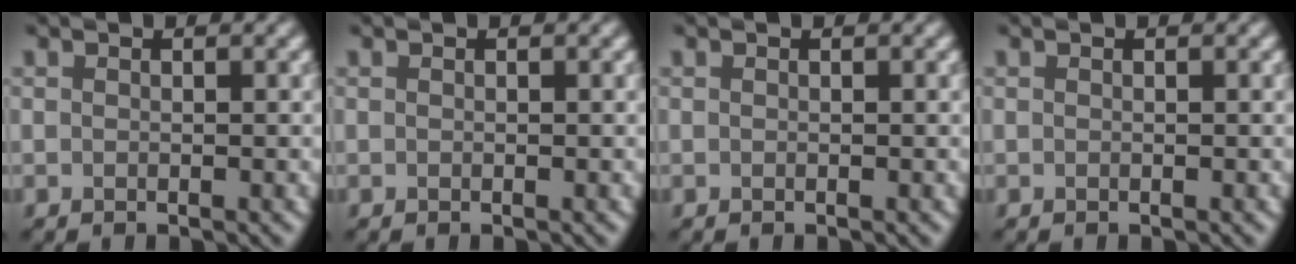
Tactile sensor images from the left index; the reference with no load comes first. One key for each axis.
{"total": 0.0}
{"total": 0.0}
{"total": 0.0}